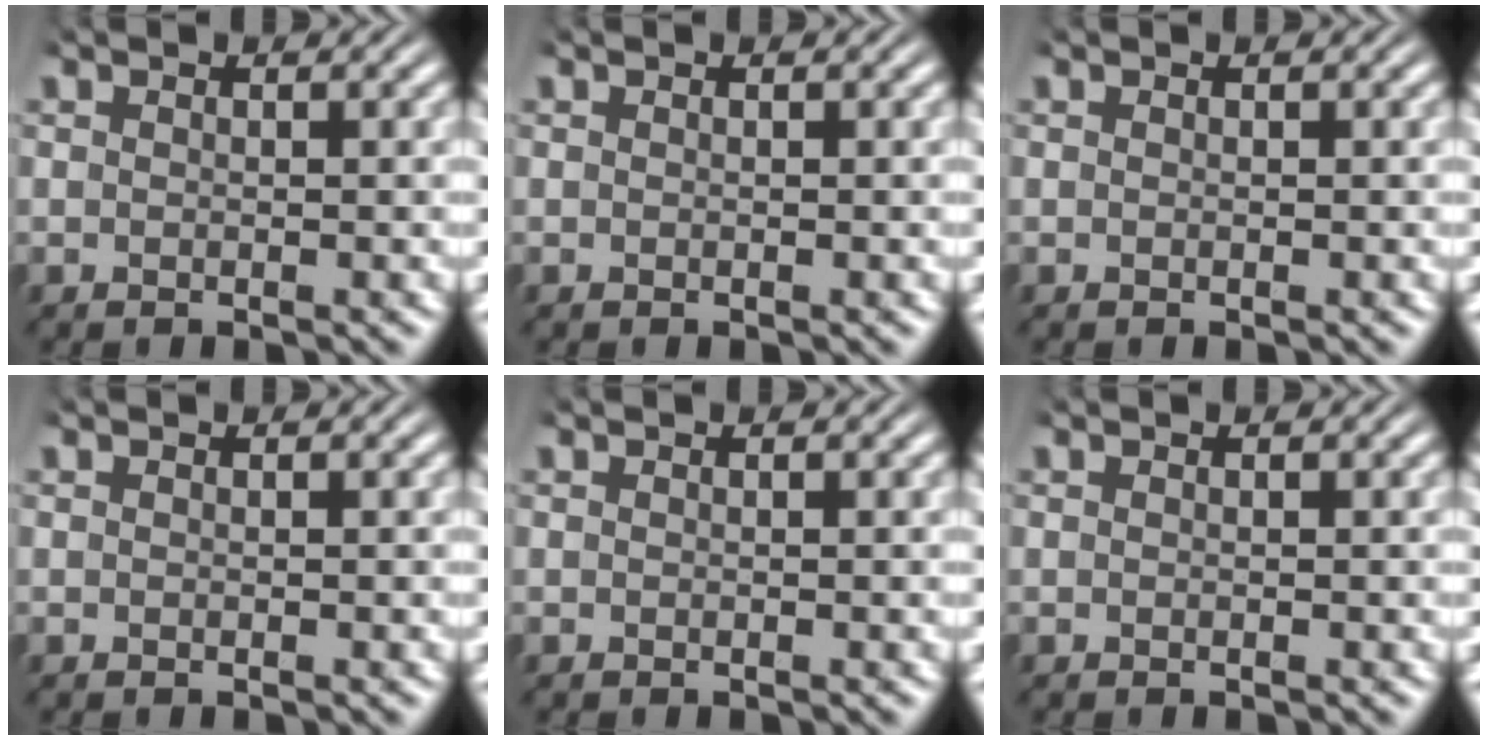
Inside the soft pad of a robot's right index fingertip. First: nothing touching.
{"total": 0.0}
{"total": 0.0}
{"total": 0.0}
{"total": 0.0}
{"total": 0.0}